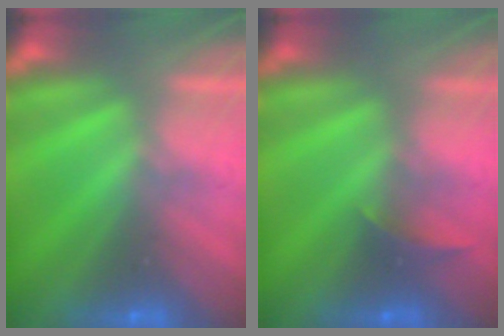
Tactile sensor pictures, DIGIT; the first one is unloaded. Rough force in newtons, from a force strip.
{"total": 2.2}